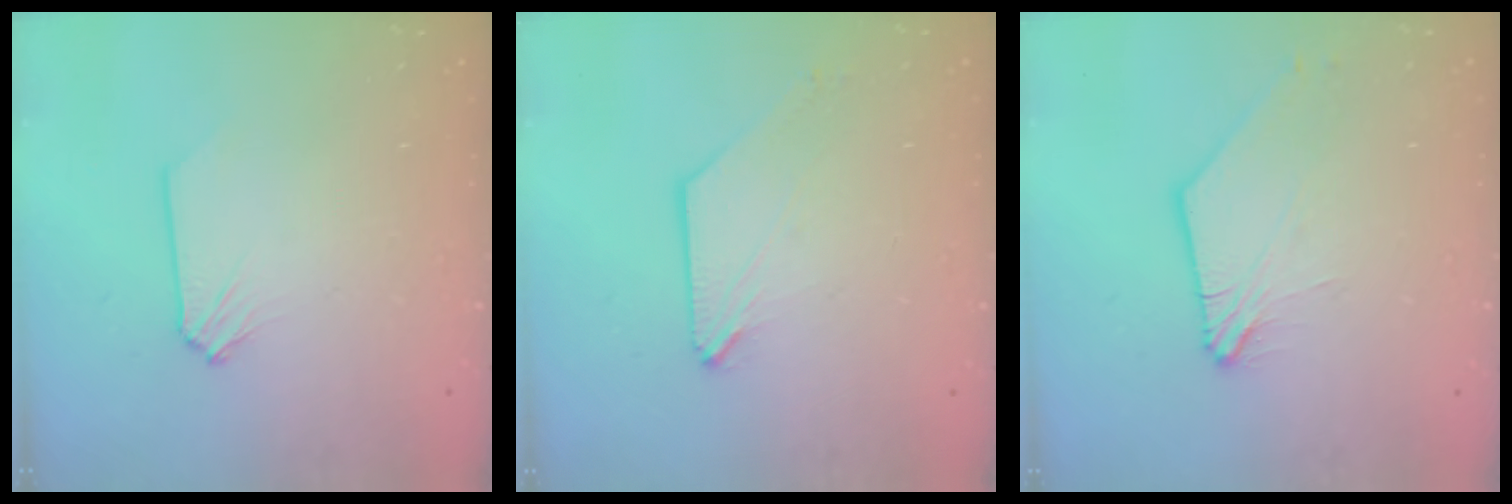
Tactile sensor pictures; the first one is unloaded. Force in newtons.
{"total": 0.0}
{"total": 2.8, "press": 2.8, "slide": 0.3}